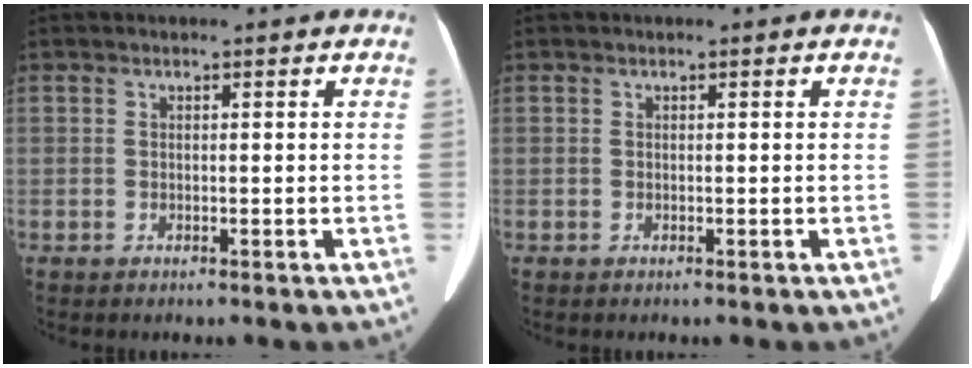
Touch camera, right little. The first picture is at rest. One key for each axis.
{"total": 0.0}